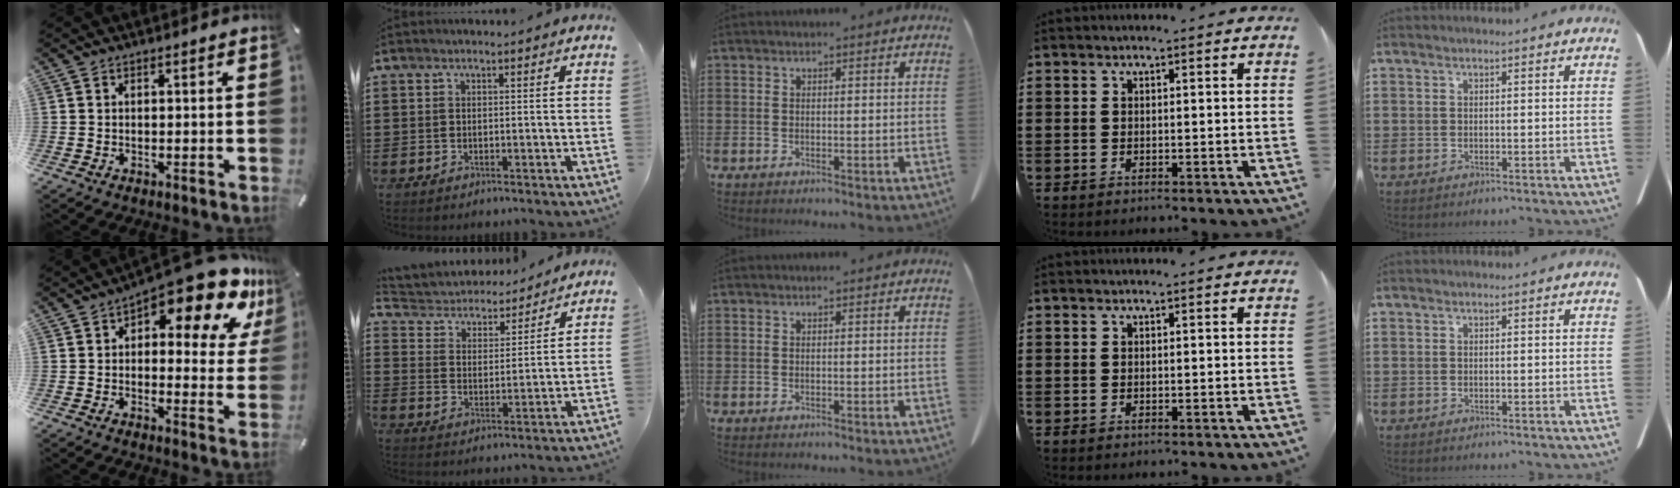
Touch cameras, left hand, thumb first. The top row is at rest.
{"thumb": {"total": 16.2, "force": [10.6, 5.4, 11.0], "torque": [-0.148, -0.083, 0.174]}, "index": {"total": 4.1, "force": [4.0, 1.0, 0.1], "torque": [-0.029, -0.030, 0.063]}}